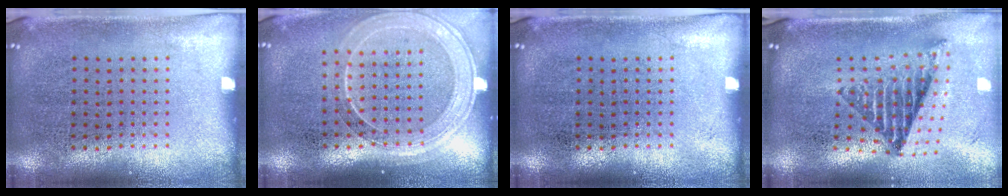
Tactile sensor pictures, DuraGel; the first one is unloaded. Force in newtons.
{"total": 1.9, "press": 1.7, "slide": 0.8}
{"total": 0.0}
{"total": 1.6, "press": 1.3, "slide": 1.0}